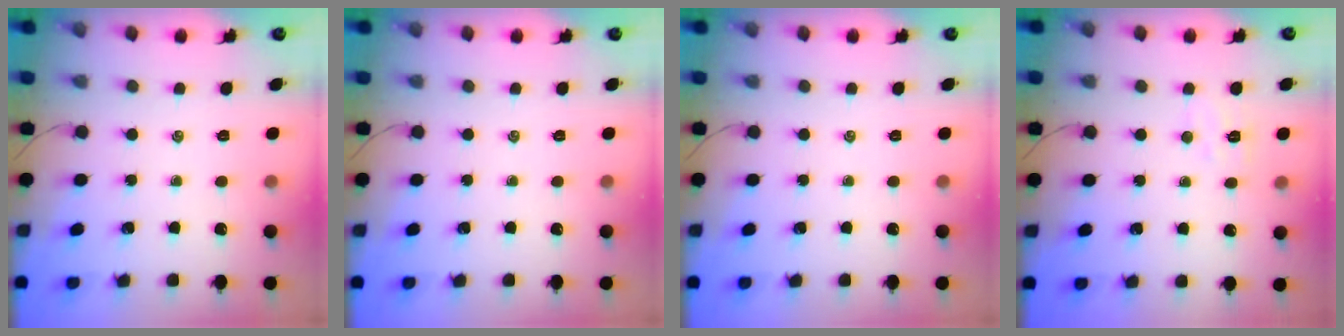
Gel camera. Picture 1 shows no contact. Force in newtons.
{"total": 0.0}
{"total": 0.0}
{"total": 4.7, "press": 4.6, "slide": 1.1}